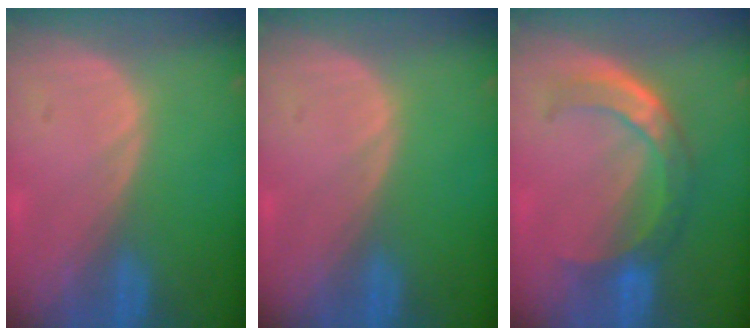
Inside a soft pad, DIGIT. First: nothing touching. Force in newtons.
{"total": 0.0}
{"total": 8.0, "press": 6.7, "slide": 4.3}